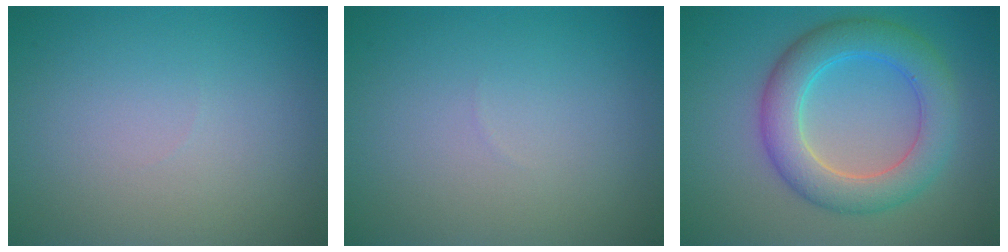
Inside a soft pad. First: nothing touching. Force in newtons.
{"total": 0.0}
{"total": 6.1, "press": 6.0, "slide": 0.2}